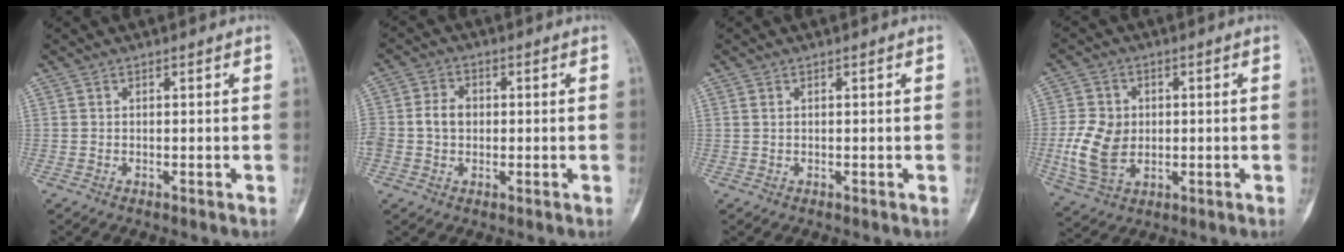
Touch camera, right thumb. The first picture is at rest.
{"total": 5.4, "force": [-0.1, 4.2, 3.3], "torque": [-0.059, 0.016, -0.003]}
{"total": 0.5, "force": [0.2, 0.3, 0.4], "torque": [-0.010, 0.004, 0.005]}
{"total": 10.1, "force": [-0.6, 7.5, 6.7], "torque": [-0.124, -0.002, -0.004]}